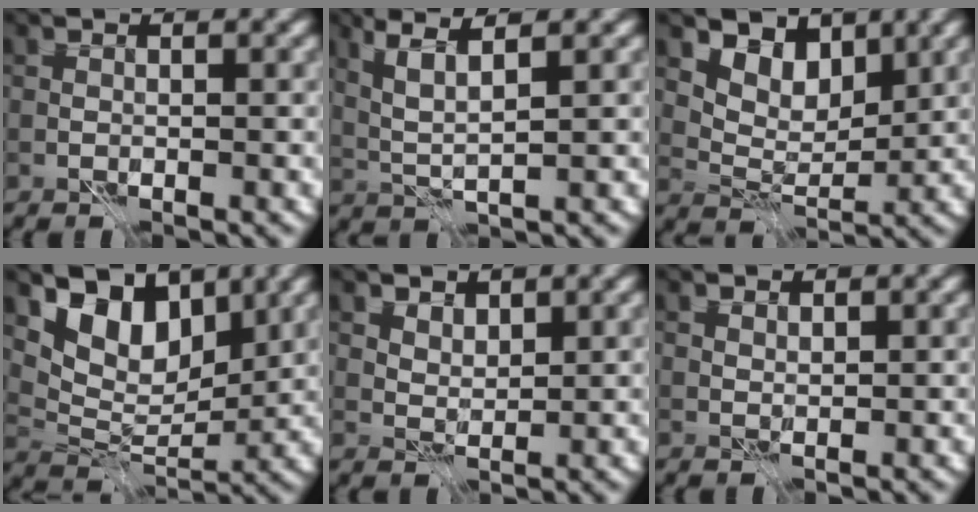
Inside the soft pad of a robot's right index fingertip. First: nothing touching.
{"total": 3.7, "force": [1.7, 0.7, 3.2], "torque": [-0.073, -0.001, 0.042]}
{"total": 4.7, "force": [3.0, 2.8, 2.1], "torque": [-0.046, -0.022, 0.063]}
{"total": 6.7, "force": [3.8, 3.9, 3.9], "torque": [-0.069, -0.011, 0.063]}
{"total": 2.4, "force": [1.7, 1.4, 1.0], "torque": [-0.025, -0.010, 0.044]}
{"total": 0.8, "force": [0.6, 0.4, 0.3], "torque": [-0.010, -0.001, 0.013]}